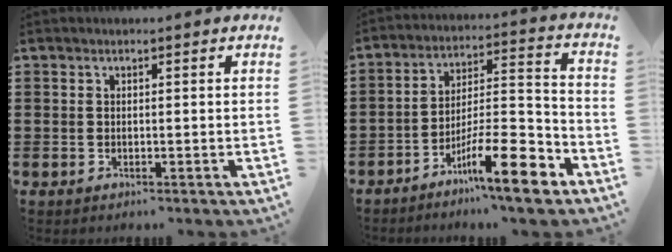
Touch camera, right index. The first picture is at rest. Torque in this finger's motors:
{"motor_torque": [0.10, 0.01, -0.33, -0.17]}